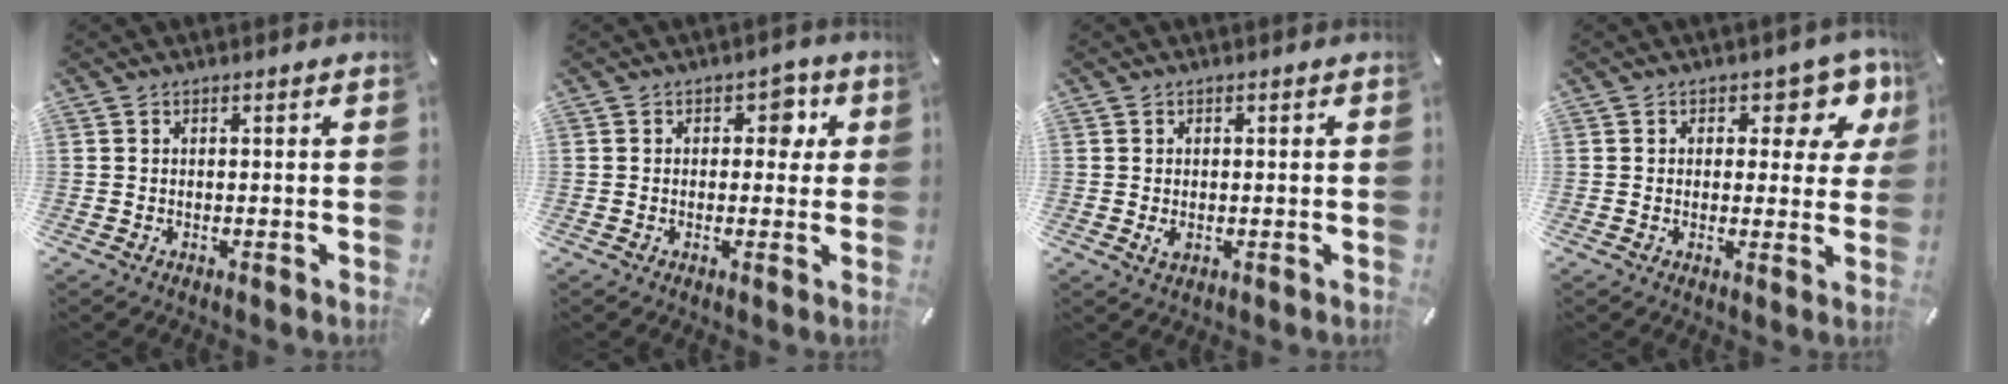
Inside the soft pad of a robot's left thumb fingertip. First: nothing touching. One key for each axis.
{"total": 4.8, "fx": 1.2, "fy": 3.5, "fz": 3.2, "tx": -0.021, "ty": -0.006, "tz": 0.007}
{"total": 1.7, "fx": -0.3, "fy": 1.1, "fz": 1.2, "tx": -0.029, "ty": -0.001, "tz": -0.006}
{"total": 8.2, "fx": 3.8, "fy": 5.0, "fz": 5.4, "tx": -0.059, "ty": -0.018, "tz": 0.061}